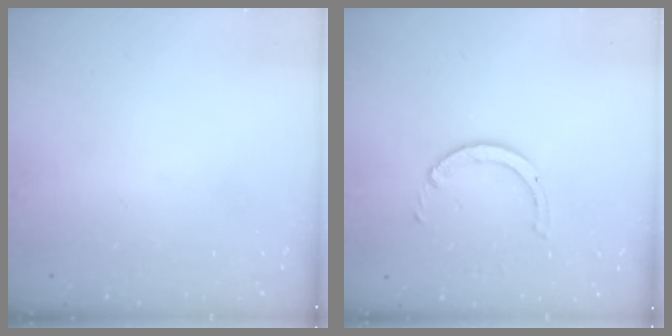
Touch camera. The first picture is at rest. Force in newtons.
{"total": 2.3, "press": 2.3, "slide": 0.3}